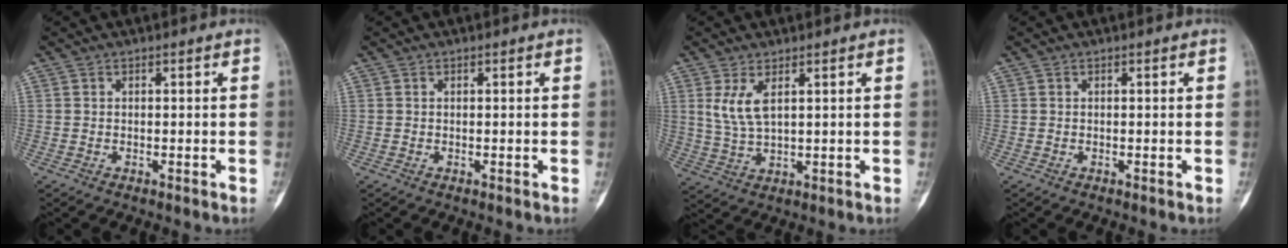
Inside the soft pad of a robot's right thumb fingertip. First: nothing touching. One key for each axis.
{"total": 0.0}
{"total": 5.5, "fx": 2.1, "fy": 2.1, "fz": 4.6, "tx": -0.098, "ty": -0.012, "tz": 0.056}
{"total": 0.0}